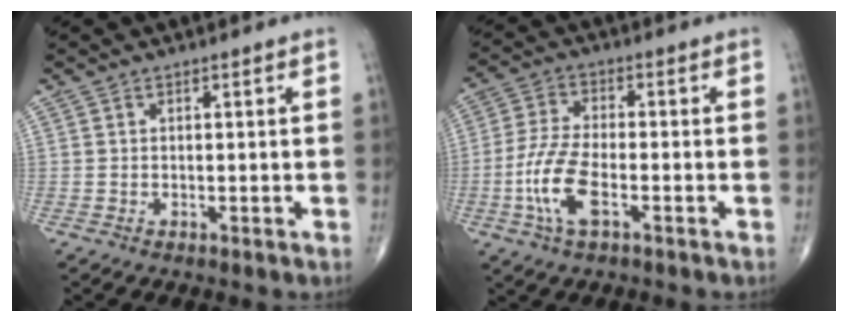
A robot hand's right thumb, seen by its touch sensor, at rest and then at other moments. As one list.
[{"total": 9.3, "force": [-3.1, 3.7, 7.9], "torque": [-0.178, 0.013, -0.063]}]